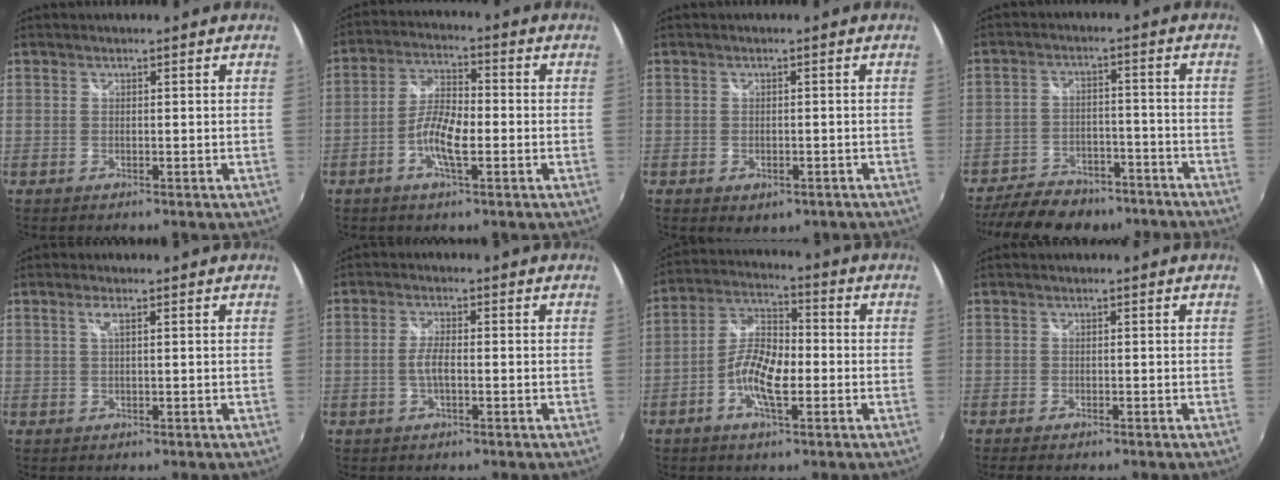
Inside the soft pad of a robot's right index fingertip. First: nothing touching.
{"total": 7.2, "force": [-2.5, 2.2, 6.4], "torque": [-0.133, 0.008, -0.051]}
{"total": 3.7, "force": [-1.8, 2.5, 2.1], "torque": [-0.041, -0.010, -0.018]}
{"total": 17.9, "force": [-15.0, 7.5, 6.3], "torque": [-0.147, 0.021, -0.190]}
{"total": 1.6, "force": [0.6, 0.1, 1.5], "torque": [-0.027, 0.002, 0.008]}
{"total": 3.2, "force": [-0.8, 0.8, 2.9], "torque": [-0.062, 0.001, -0.015]}
{"total": 9.3, "force": [-2.9, 3.6, 8.1], "torque": [-0.170, 0.010, -0.060]}
{"total": 2.2, "force": [-1.7, 0.7, 1.1], "torque": [-0.024, -0.012, -0.031]}